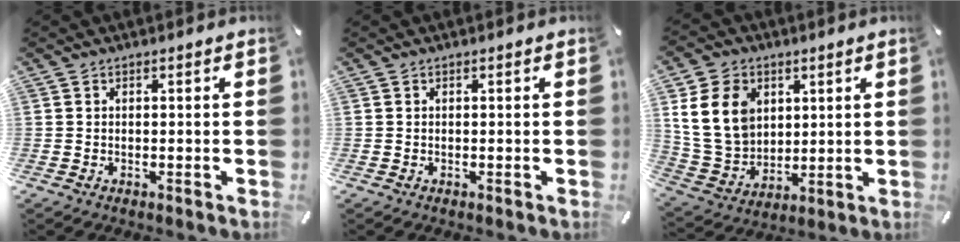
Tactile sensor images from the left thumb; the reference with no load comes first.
{"total": 0.0}
{"total": 13.9, "force": [4.4, 11.2, 6.9], "torque": [-0.166, -0.005, 0.084]}